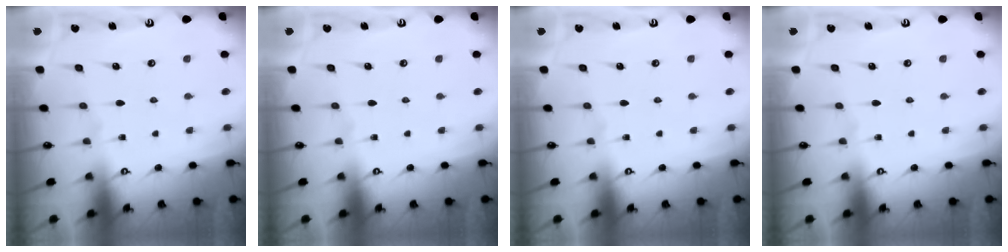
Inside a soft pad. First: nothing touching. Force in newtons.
{"total": 0.0}
{"total": 0.0}
{"total": 0.0}